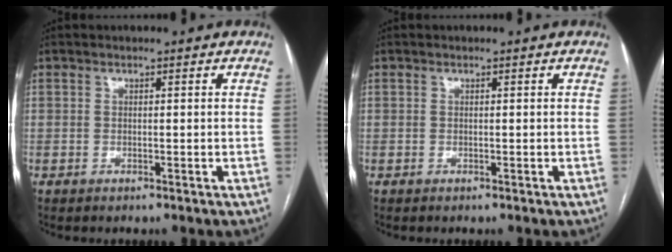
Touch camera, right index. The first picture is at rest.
{"total": 0.0}